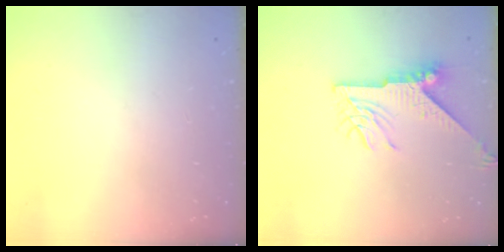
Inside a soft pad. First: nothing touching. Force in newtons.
{"total": 11.2, "press": 11.2, "slide": 1.0}